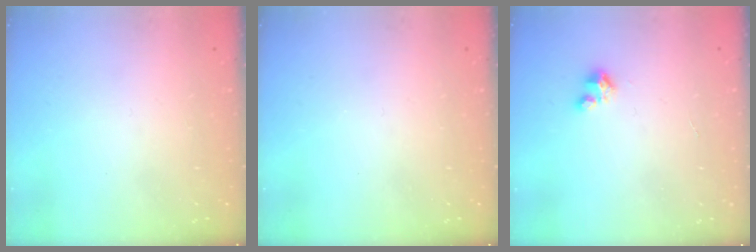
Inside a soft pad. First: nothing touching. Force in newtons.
{"total": 0.0}
{"total": 2.4, "press": 2.3, "slide": 0.2}